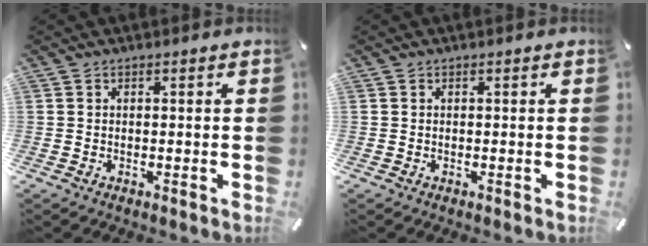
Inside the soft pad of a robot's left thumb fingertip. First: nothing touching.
{"total": 0.0}